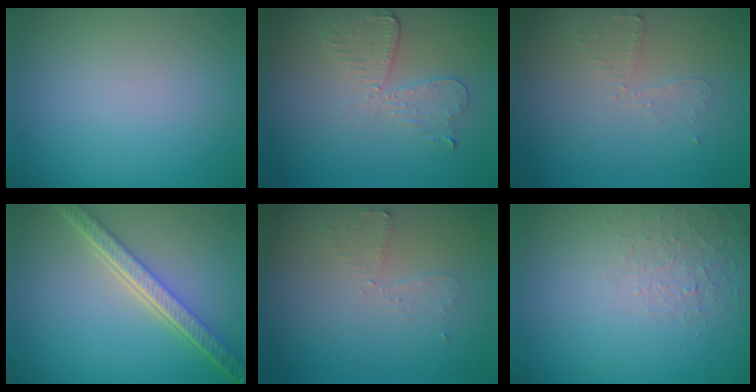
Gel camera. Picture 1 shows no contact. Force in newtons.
{"total": 3.0, "press": 2.6, "slide": 1.5}
{"total": 1.6, "press": 1.5, "slide": 0.2}
{"total": 5.5, "press": 4.1, "slide": 3.6}
{"total": 1.6, "press": 1.5, "slide": 0.2}
{"total": 1.3, "press": 0.4, "slide": 1.2}